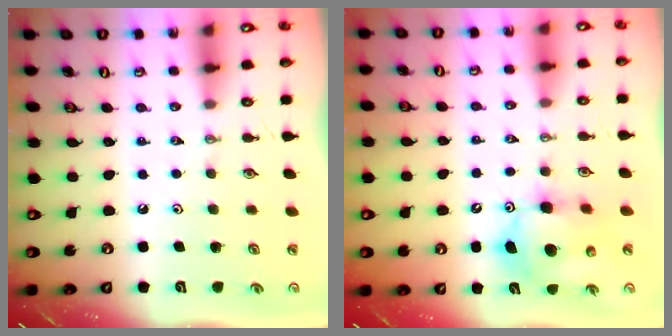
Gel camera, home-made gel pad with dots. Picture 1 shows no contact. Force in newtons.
{"total": 12.1, "press": 11.9, "slide": 2.2}